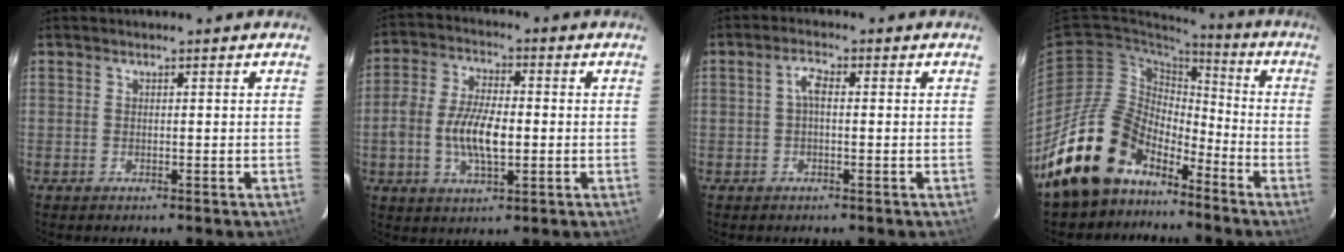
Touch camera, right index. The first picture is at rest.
{"total": 10.0, "force": [-1.5, 4.6, 8.7], "torque": [-0.174, 0.008, -0.028]}
{"total": 2.4, "force": [0.0, 1.0, 2.2], "torque": [-0.046, 0.010, 0.001]}
{"total": 17.0, "force": [-12.9, 9.2, 6.1], "torque": [-0.128, 0.021, -0.224]}